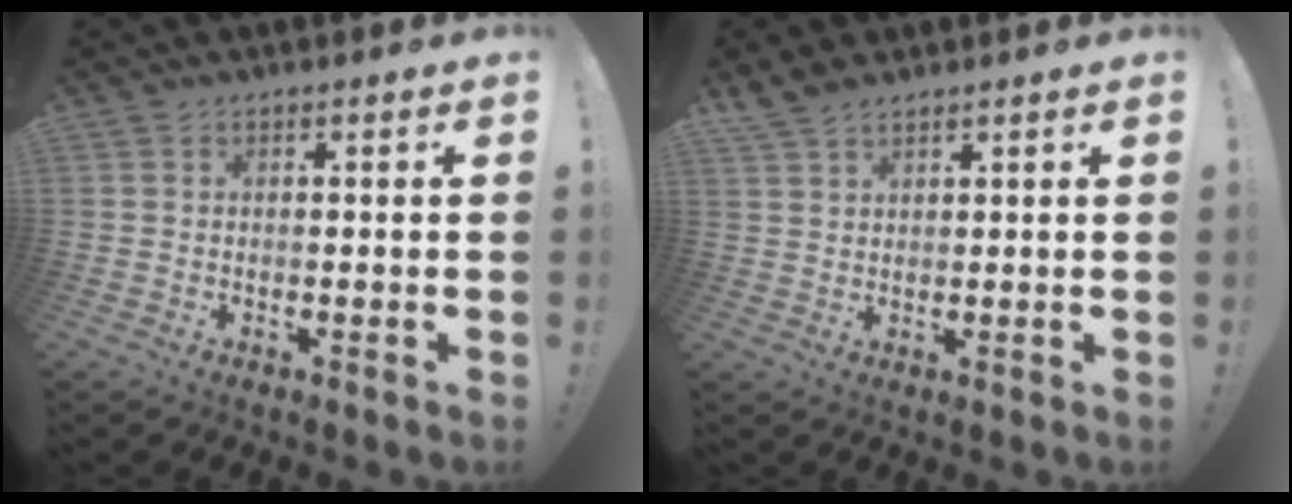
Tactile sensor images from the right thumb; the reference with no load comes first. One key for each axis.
{"total": 4.2, "fx": 3.6, "fy": 1.2, "fz": 1.6, "tx": -0.029, "ty": -0.018, "tz": 0.070}